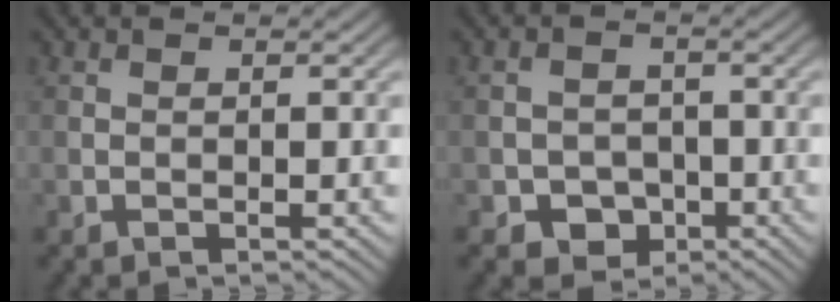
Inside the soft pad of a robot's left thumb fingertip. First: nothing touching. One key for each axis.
{"total": 3.9, "fx": -1.8, "fy": 3.1, "fz": 1.5, "tx": -0.022, "ty": -0.005, "tz": -0.034}